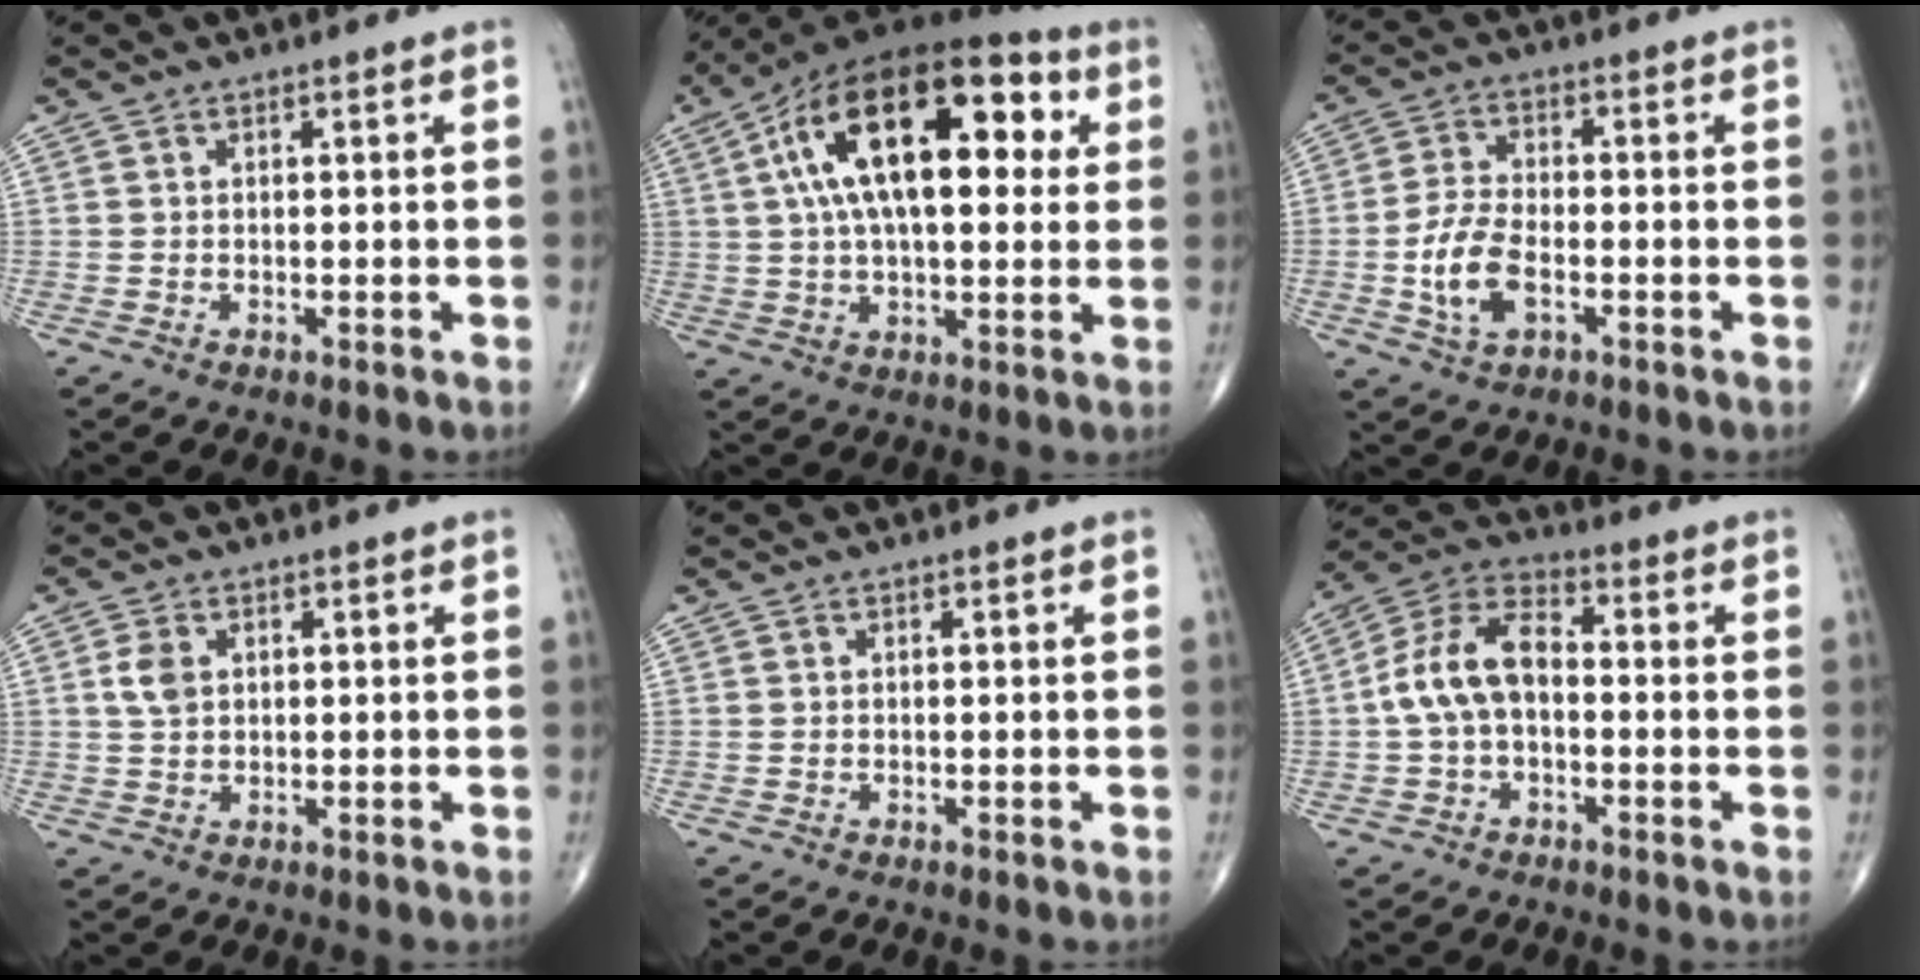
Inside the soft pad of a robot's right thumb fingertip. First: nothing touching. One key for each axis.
{"total": 24.6, "fx": 6.5, "fy": 11.8, "fz": 20.7, "tx": -0.336, "ty": 0.024, "tz": 0.096}
{"total": 8.4, "fx": -2.4, "fy": 4.4, "fz": 6.8, "tx": -0.142, "ty": 0.011, "tz": -0.046}
{"total": 3.5, "fx": 0.9, "fy": 2.4, "fz": 2.3, "tx": -0.043, "ty": 0.000, "tz": 0.018}
{"total": 0.0}
{"total": 10.8, "fx": -0.7, "fy": 6.4, "fz": 8.7, "tx": -0.167, "ty": 0.037, "tz": -0.024}